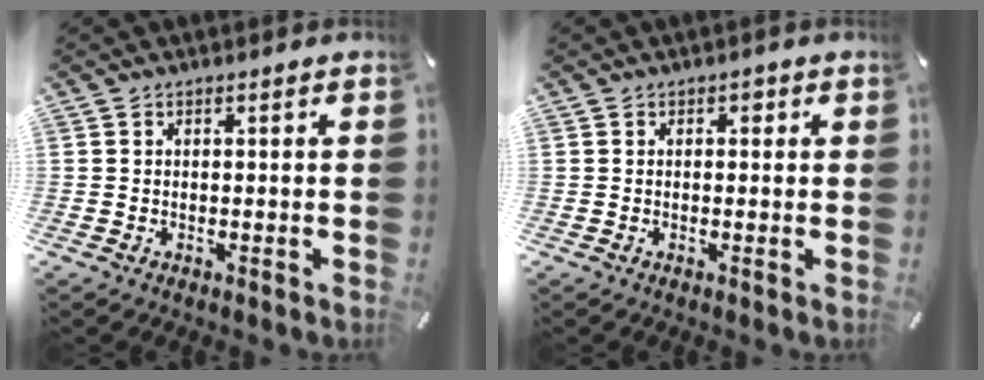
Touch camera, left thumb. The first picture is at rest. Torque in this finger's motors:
{"motor_torque": [0.02, 0.04, -0.01, -0.09, 0.03]}